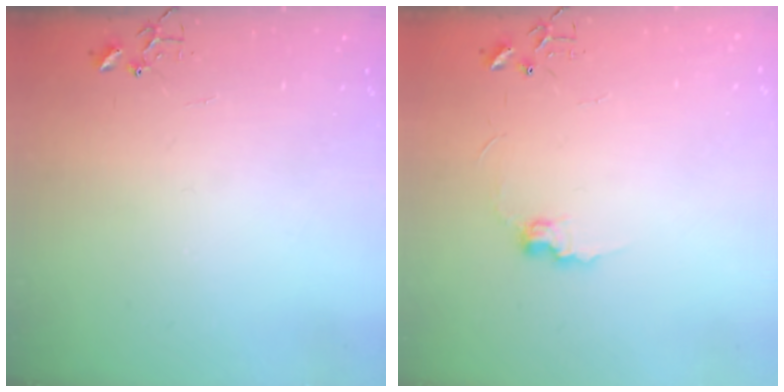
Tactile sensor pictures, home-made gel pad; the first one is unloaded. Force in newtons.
{"total": 6.8, "press": 6.8, "slide": 0.3}